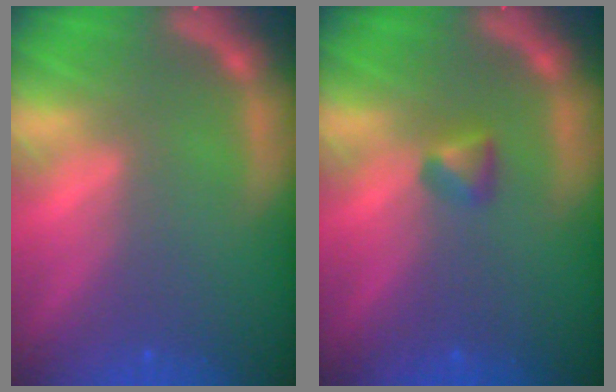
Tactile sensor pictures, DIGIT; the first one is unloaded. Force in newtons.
{"total": 1.4}